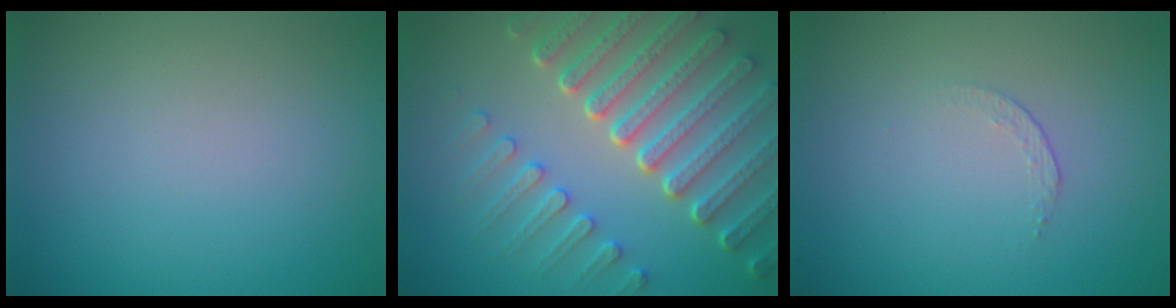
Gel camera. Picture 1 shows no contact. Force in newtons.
{"total": 8.1, "press": 6.0, "slide": 5.4}
{"total": 0.7, "press": 0.4, "slide": 0.6}